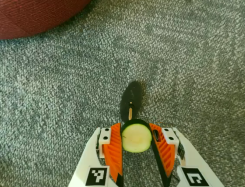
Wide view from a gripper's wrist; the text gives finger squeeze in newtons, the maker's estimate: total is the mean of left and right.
{"total": 9.7, "left": 9.5, "right": 9.9}